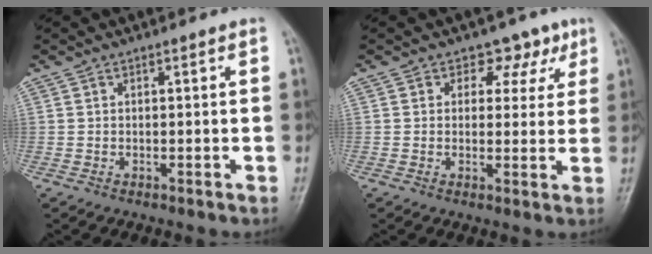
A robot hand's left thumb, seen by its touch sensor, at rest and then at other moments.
{"total": 5.4, "force": [3.0, 4.2, 1.7], "torque": [0.020, -0.006, 0.034]}